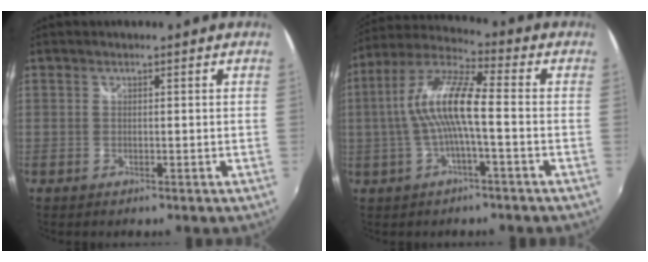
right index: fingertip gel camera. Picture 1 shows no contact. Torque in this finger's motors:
{"motor_torque": [1.74, -0.28, 1.05, 0.21]}